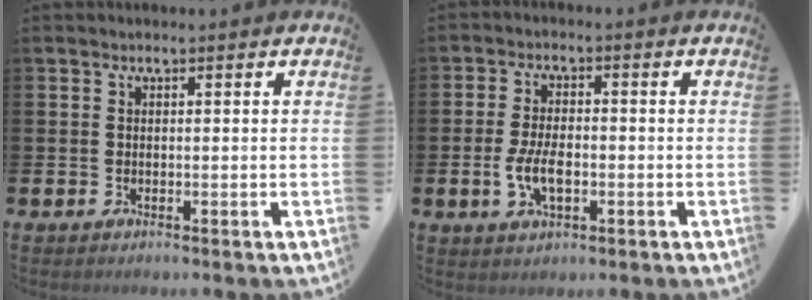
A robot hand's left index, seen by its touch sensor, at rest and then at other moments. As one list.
[{"total": 4.9, "force": [-0.9, 2.5, 4.1], "torque": [-0.078, 0.003, -0.017]}]